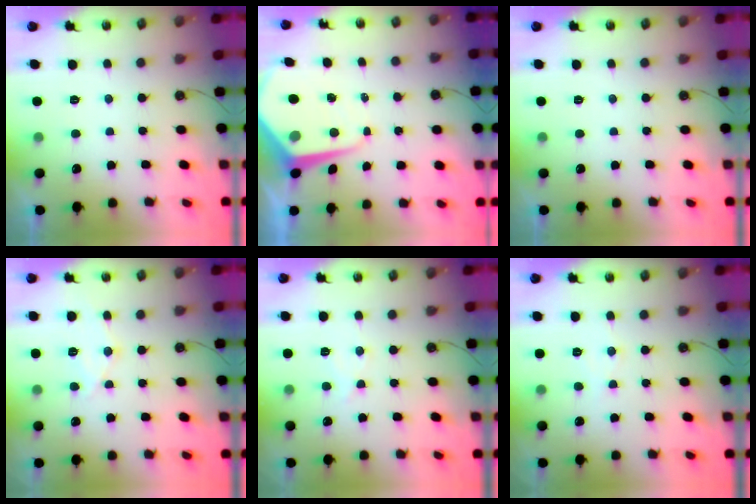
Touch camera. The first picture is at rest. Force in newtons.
{"total": 8.4, "press": 8.3, "slide": 0.7}
{"total": 0.0}
{"total": 10.4, "press": 10.4, "slide": 0.8}
{"total": 6.6, "press": 6.5, "slide": 0.8}
{"total": 5.2, "press": 5.2, "slide": 0.3}